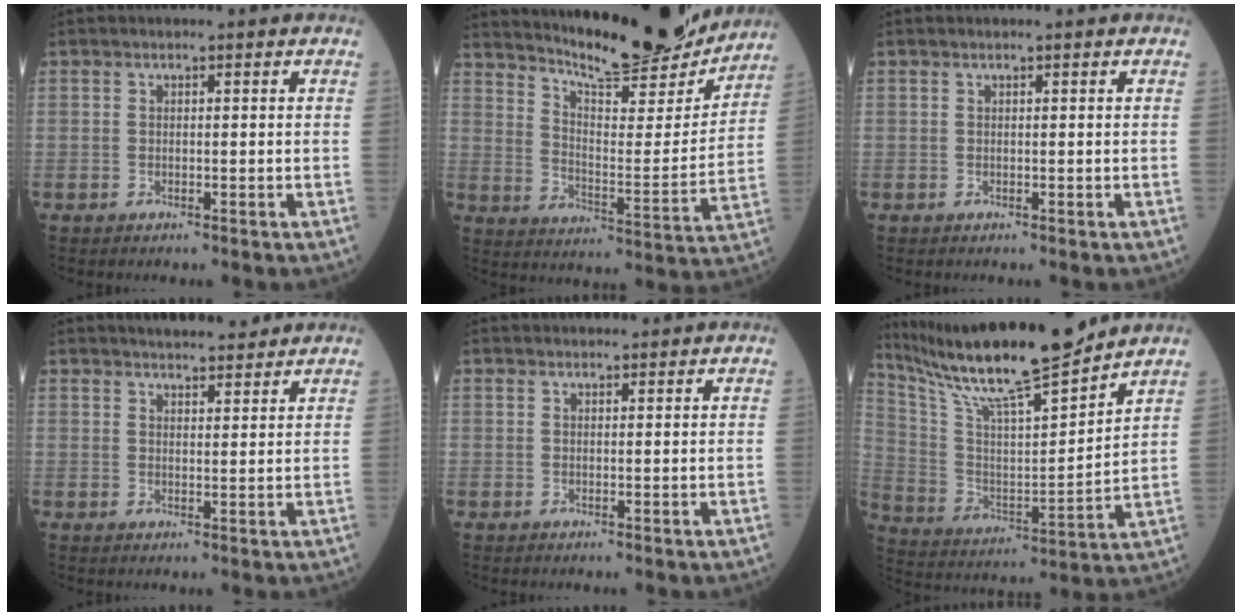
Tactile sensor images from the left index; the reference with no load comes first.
{"total": 19.4, "force": [18.0, 2.1, 6.9], "torque": [-0.114, -0.039, 0.257]}
{"total": 0.0}
{"total": 7.0, "force": [6.4, 1.4, 2.7], "torque": [-0.037, 0.013, 0.089]}
{"total": 2.1, "force": [2.0, 0.2, 0.4], "torque": [-0.007, 0.020, 0.033]}
{"total": 19.6, "force": [16.8, 0.7, 10.2], "torque": [-0.193, 0.004, 0.298]}